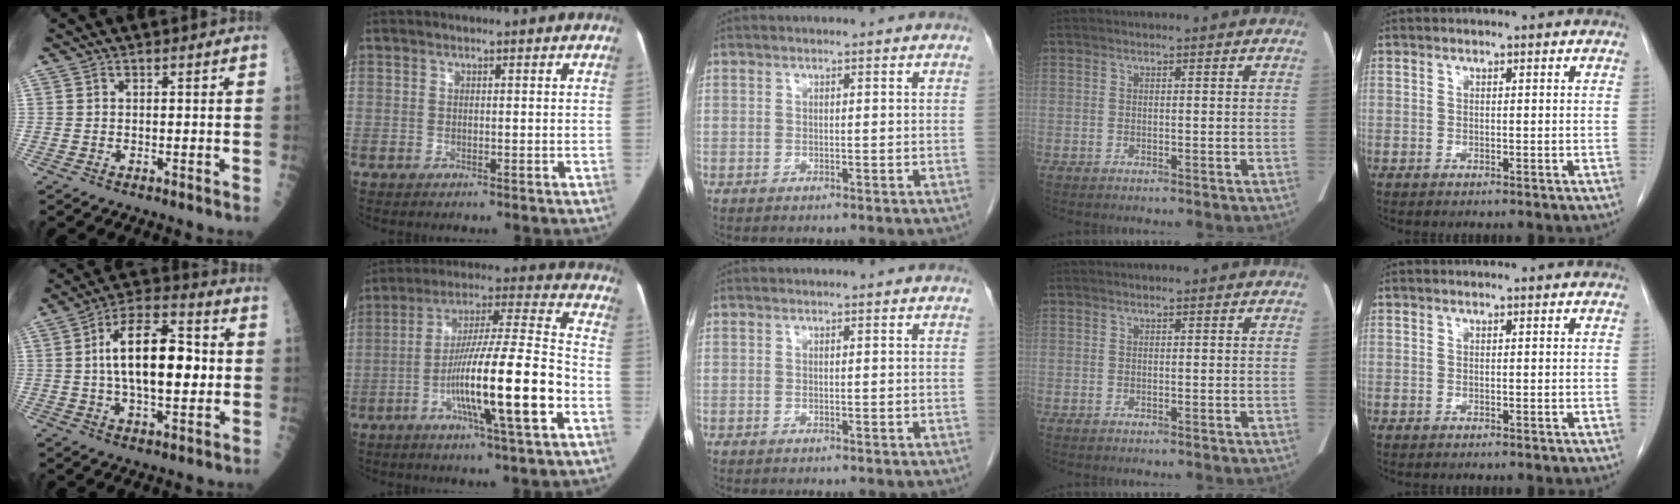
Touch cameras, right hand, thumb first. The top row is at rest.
{"thumb": {"total": 17.6, "force": [1.2, 8.3, 15.5], "torque": [-0.241, 0.023, 0.015]}, "index": {"total": 17.9, "force": [-6.1, 0.4, 16.8], "torque": [-0.289, -0.002, -0.103]}}